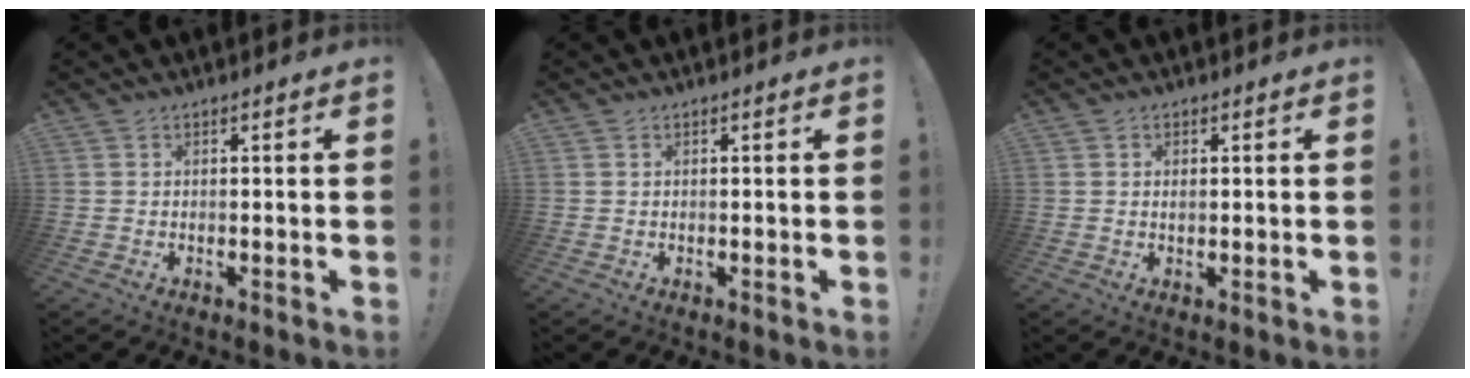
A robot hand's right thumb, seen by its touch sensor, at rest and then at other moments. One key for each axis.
{"total": 0.0}
{"total": 0.7, "fx": 0.1, "fy": 0.6, "fz": 0.4, "tx": -0.008, "ty": 0.003, "tz": 0.002}